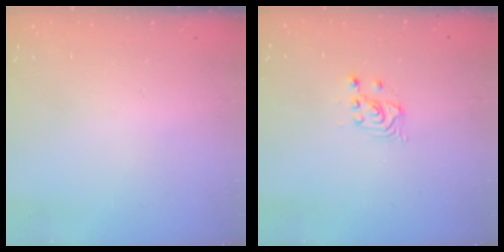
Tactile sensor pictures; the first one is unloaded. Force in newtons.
{"total": 2.6, "press": 2.6, "slide": 0.1}